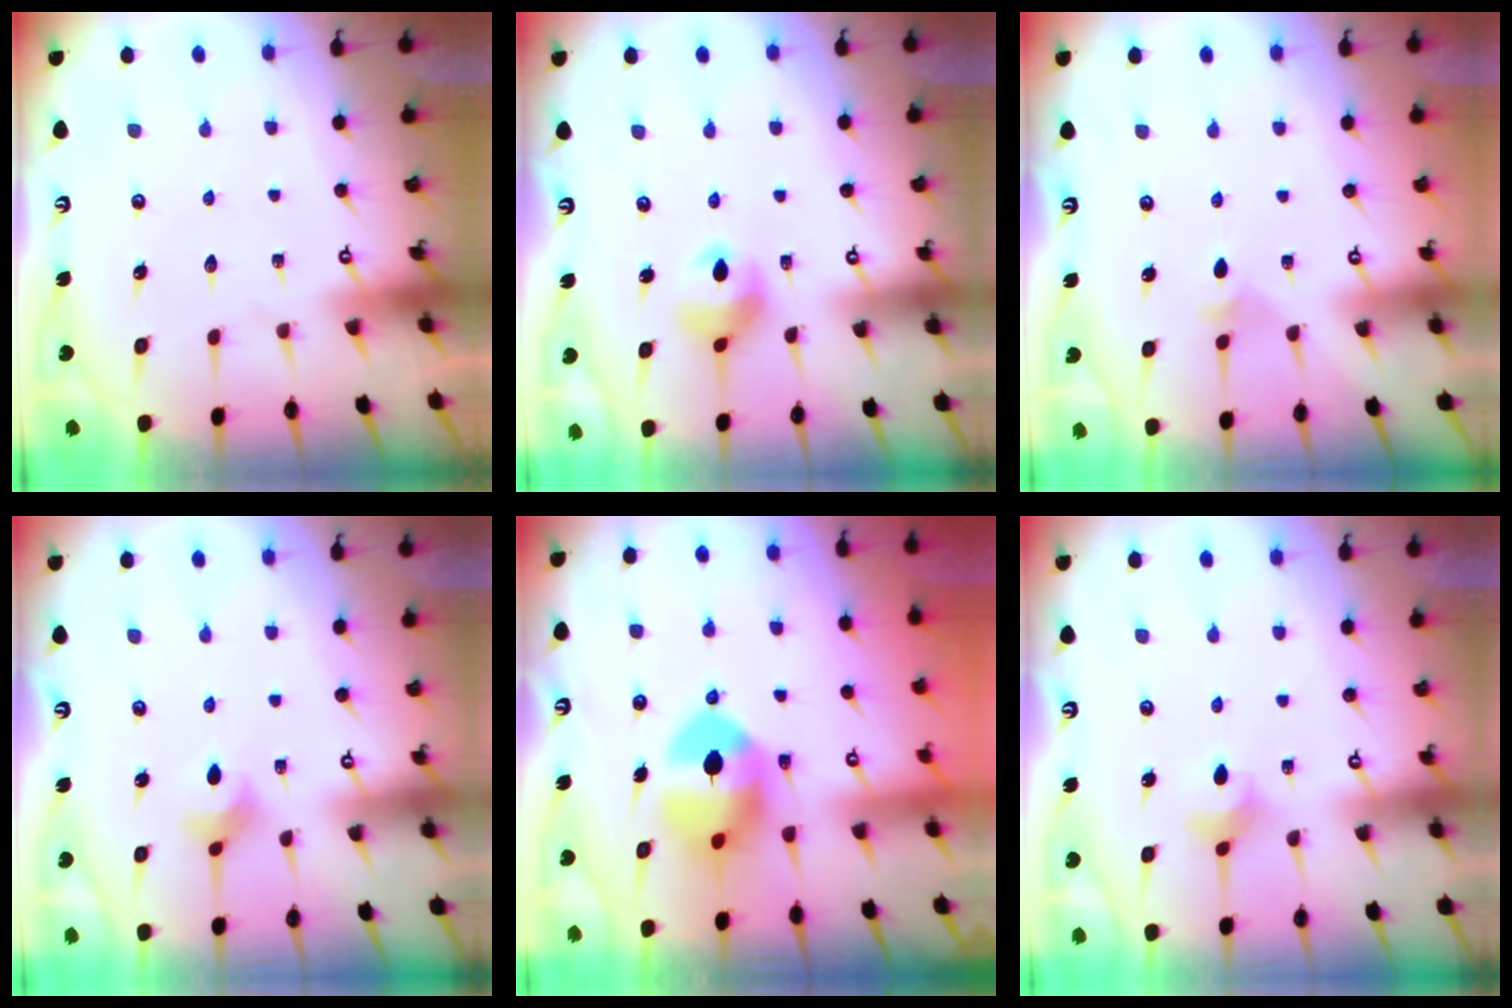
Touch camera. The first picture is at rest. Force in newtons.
{"total": 10.0, "press": 9.4, "slide": 3.4}
{"total": 3.0, "press": 2.9, "slide": 0.7}
{"total": 2.7, "press": 2.7, "slide": 0.2}
{"total": 10.6, "press": 10.5, "slide": 1.6}
{"total": 4.5, "press": 4.5, "slide": 0.6}